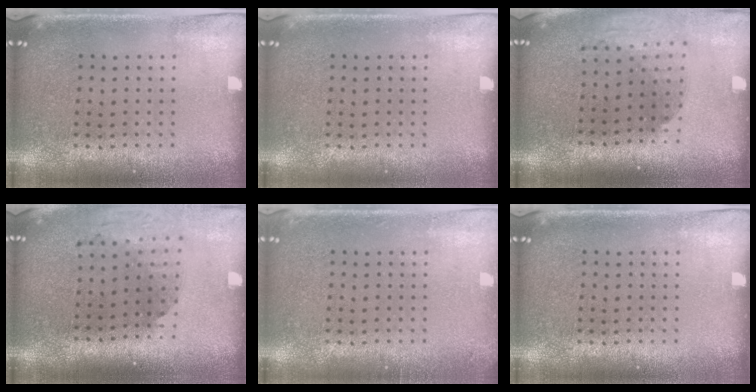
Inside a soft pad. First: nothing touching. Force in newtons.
{"total": 0.0}
{"total": 2.0, "press": 1.5, "slide": 1.3}
{"total": 2.0, "press": 1.4, "slide": 1.3}
{"total": 0.9, "press": 0.9, "slide": 0.2}
{"total": 0.0}